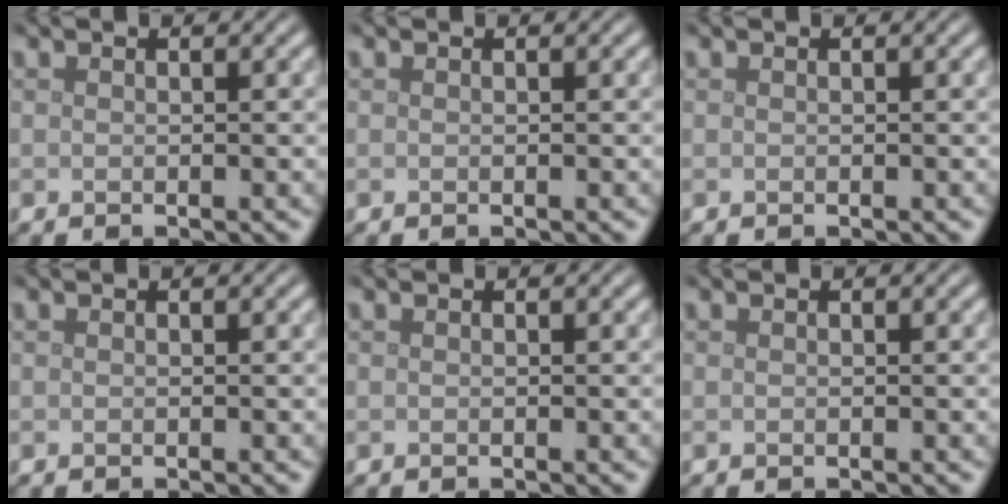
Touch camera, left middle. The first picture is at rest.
{"total": 0.0}
{"total": 0.0}
{"total": 0.0}
{"total": 0.0}
{"total": 0.0}